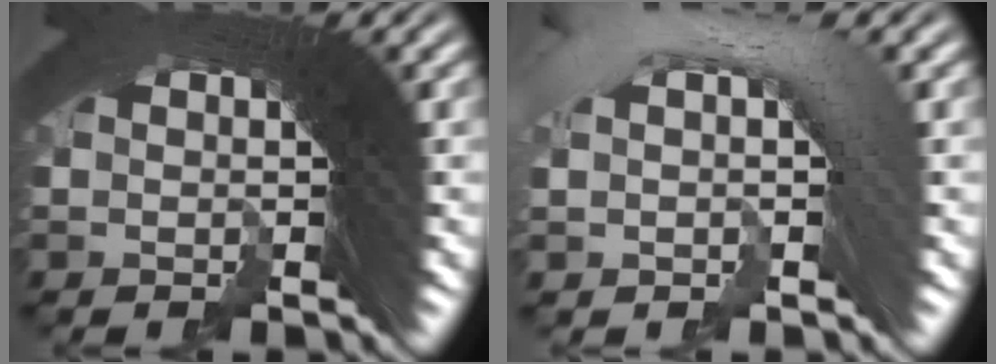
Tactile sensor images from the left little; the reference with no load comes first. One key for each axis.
{"total": 2.6, "fx": 0.8, "fy": 0.6, "fz": 2.4, "tx": -0.033, "ty": 0.031, "tz": 0.006}